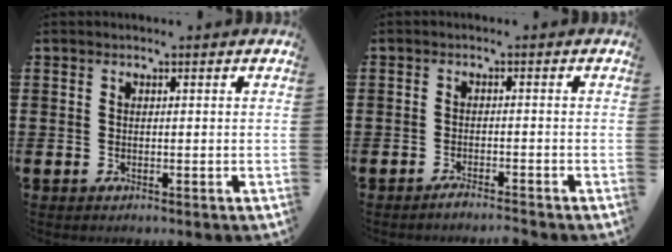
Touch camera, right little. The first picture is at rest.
{"total": 1.6, "force": [-1.5, -0.1, 0.5], "torque": [-0.008, 0.000, -0.029]}